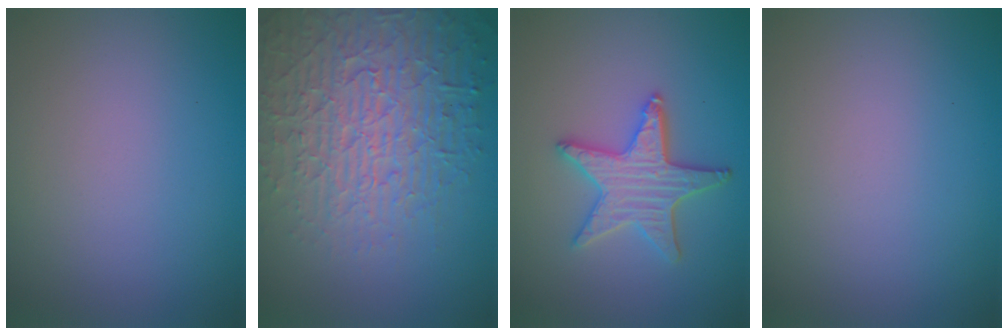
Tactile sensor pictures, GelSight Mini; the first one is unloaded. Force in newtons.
{"total": 7.4, "press": 7.2, "slide": 1.8}
{"total": 3.8, "press": 3.6, "slide": 1.3}
{"total": 0.0}